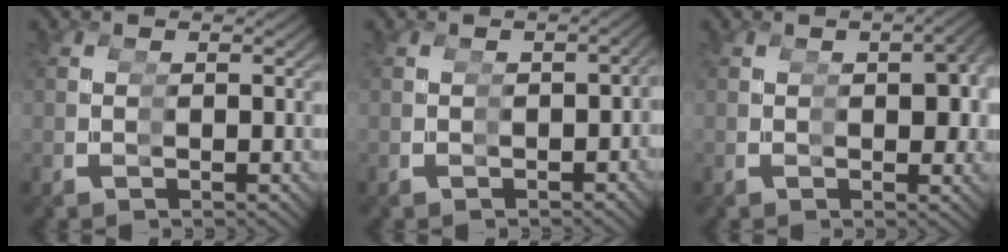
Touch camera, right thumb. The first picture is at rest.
{"total": 1.6, "force": [-0.7, 0.8, 1.1], "torque": [-0.016, -0.003, -0.007]}
{"total": 3.6, "force": [0.3, 1.3, 3.3], "torque": [-0.031, 0.007, 0.004]}